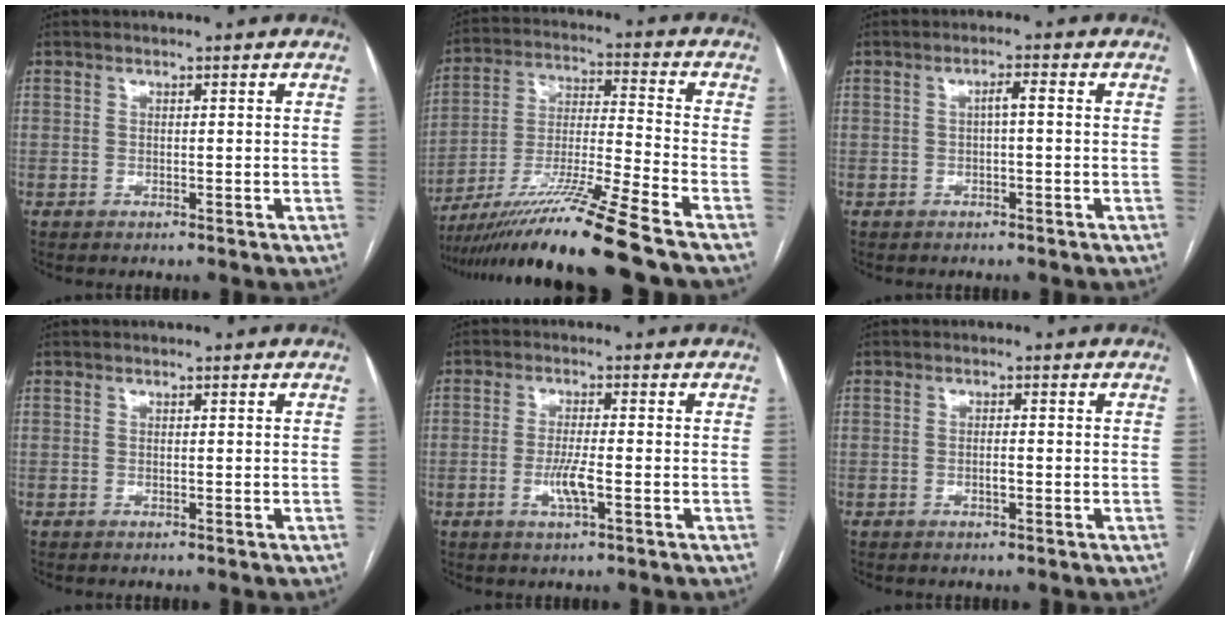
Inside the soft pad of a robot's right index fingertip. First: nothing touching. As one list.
[{"total": 18.5, "force": [-14.6, -2.3, 11.0], "torque": [-0.217, -0.030, -0.262]}, {"total": 1.8, "force": [0.0, 0.2, 1.8], "torque": [-0.031, 0.005, 0.001]}, {"total": 0.0}, {"total": 4.0, "force": [-1.3, 0.5, 3.8], "torque": [-0.079, -0.005, -0.024]}, {"total": 1.3, "force": [-0.4, 0.3, 1.2], "torque": [-0.024, 0.001, -0.008]}]